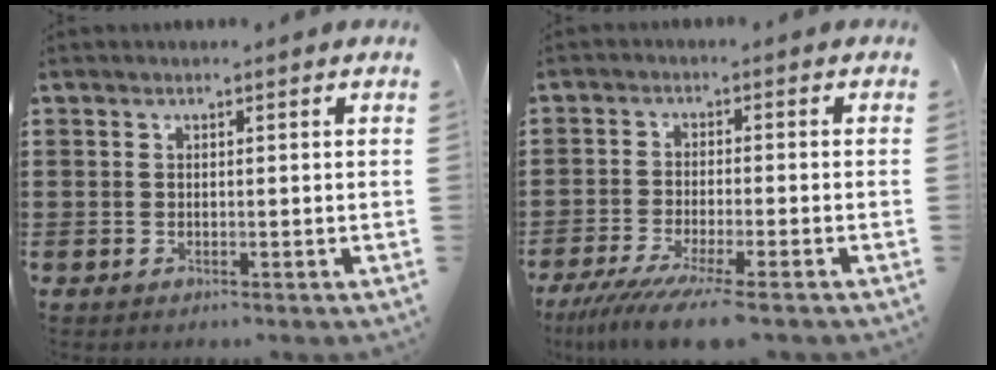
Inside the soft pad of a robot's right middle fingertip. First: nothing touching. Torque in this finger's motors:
{"motor_torque": [1.99, 0.14, 0.32, 0.21]}